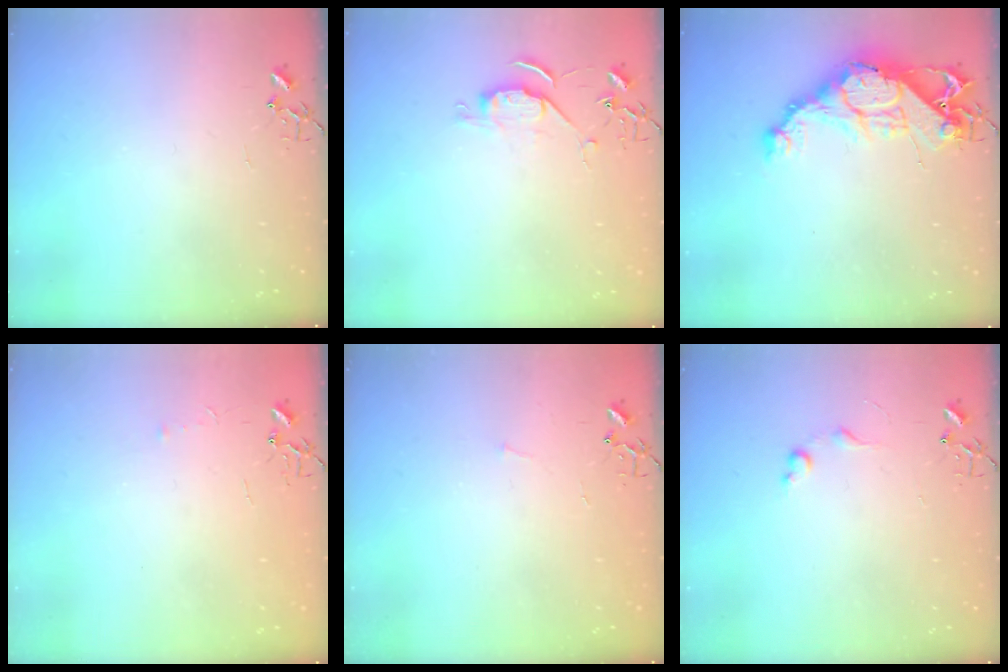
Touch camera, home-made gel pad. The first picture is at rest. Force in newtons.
{"total": 6.2, "press": 6.2, "slide": 0.8}
{"total": 15.7, "press": 15.7, "slide": 1.3}
{"total": 3.2, "press": 3.1, "slide": 0.5}
{"total": 2.8, "press": 2.8, "slide": 0.3}
{"total": 6.1, "press": 6.0, "slide": 0.7}